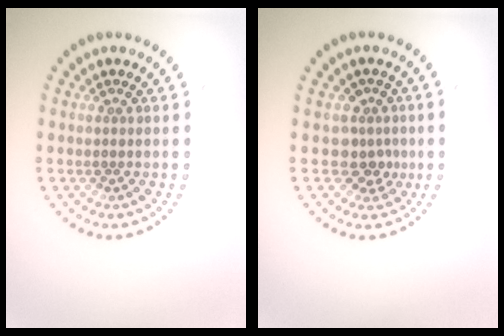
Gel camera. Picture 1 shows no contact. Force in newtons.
{"total": 2.4, "press": 1.8, "slide": 1.6}